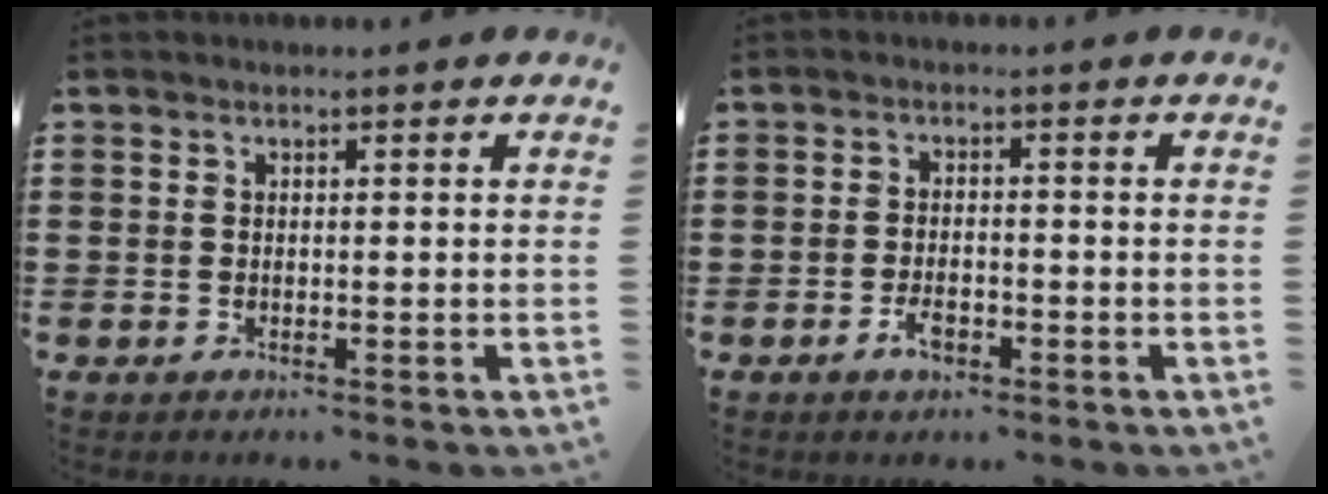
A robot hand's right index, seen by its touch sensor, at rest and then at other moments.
{"total": 3.1, "force": [-1.5, 1.4, 2.4], "torque": [-0.050, -0.001, -0.030]}